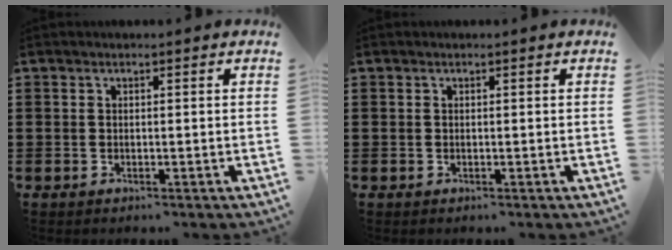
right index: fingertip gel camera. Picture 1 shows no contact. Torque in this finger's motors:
{"motor_torque": [1.22, 0.92, 0.00, -0.01]}